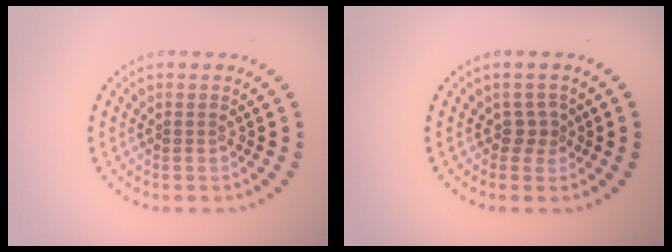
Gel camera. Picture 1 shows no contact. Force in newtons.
{"total": 1.6, "press": 1.1, "slide": 1.1}